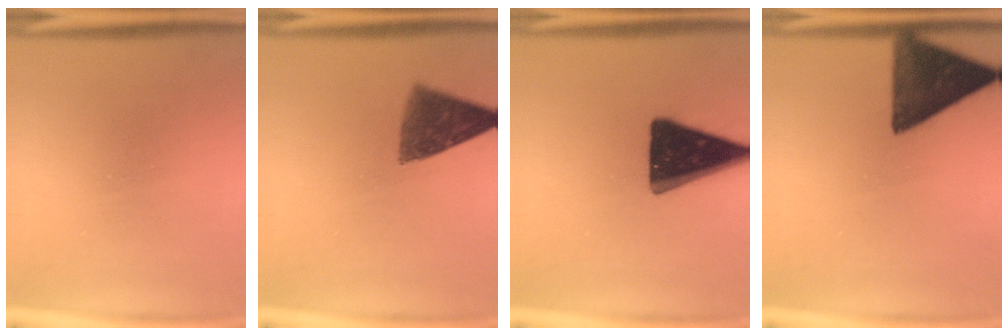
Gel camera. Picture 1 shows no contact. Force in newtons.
{"total": 9.2}
{"total": 19.6}
{"total": 14.1}